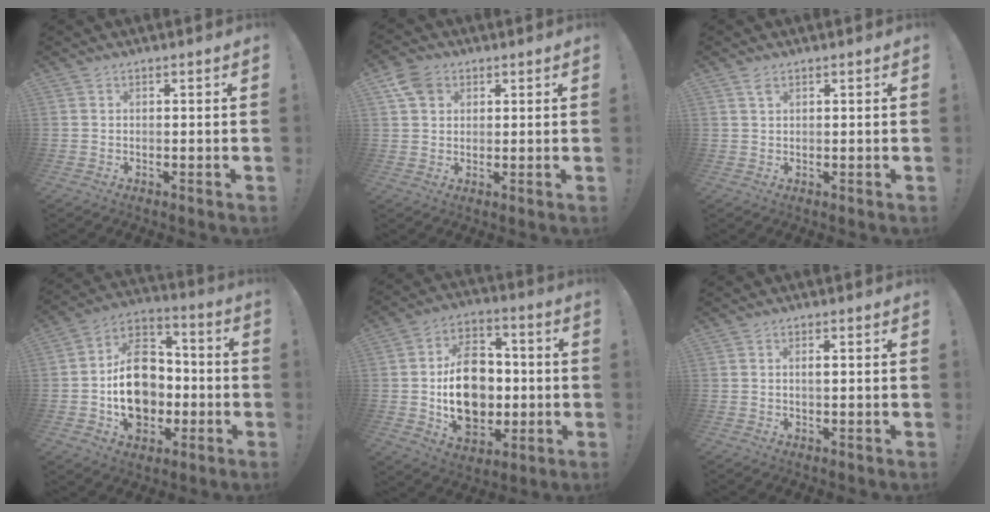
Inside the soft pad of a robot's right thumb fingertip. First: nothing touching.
{"total": 6.3, "force": [3.0, 4.8, 2.7], "torque": [-0.043, -0.006, 0.059]}
{"total": 2.0, "force": [1.2, 0.8, 1.4], "torque": [-0.026, -0.003, 0.022]}
{"total": 17.9, "force": [-2.3, 13.6, 11.3], "torque": [-0.174, 0.022, -0.032]}
{"total": 18.5, "force": [-0.9, 14.0, 12.1], "torque": [-0.191, 0.004, -0.007]}
{"total": 1.1, "force": [0.2, 0.1, 1.1], "torque": [-0.021, 0.000, 0.002]}